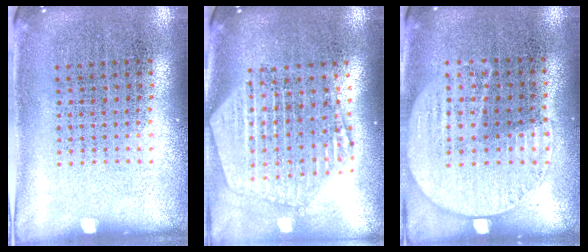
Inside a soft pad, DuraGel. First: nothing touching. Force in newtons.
{"total": 2.5, "press": 2.1, "slide": 1.3}
{"total": 1.1, "press": 1.0, "slide": 0.5}